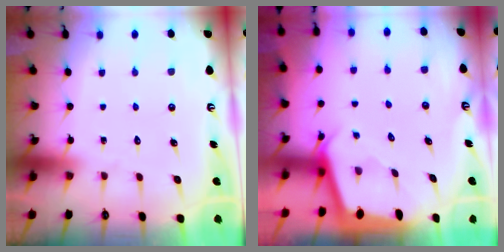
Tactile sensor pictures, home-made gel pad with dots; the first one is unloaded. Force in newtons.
{"total": 2.0, "press": 2.0, "slide": 0.3}